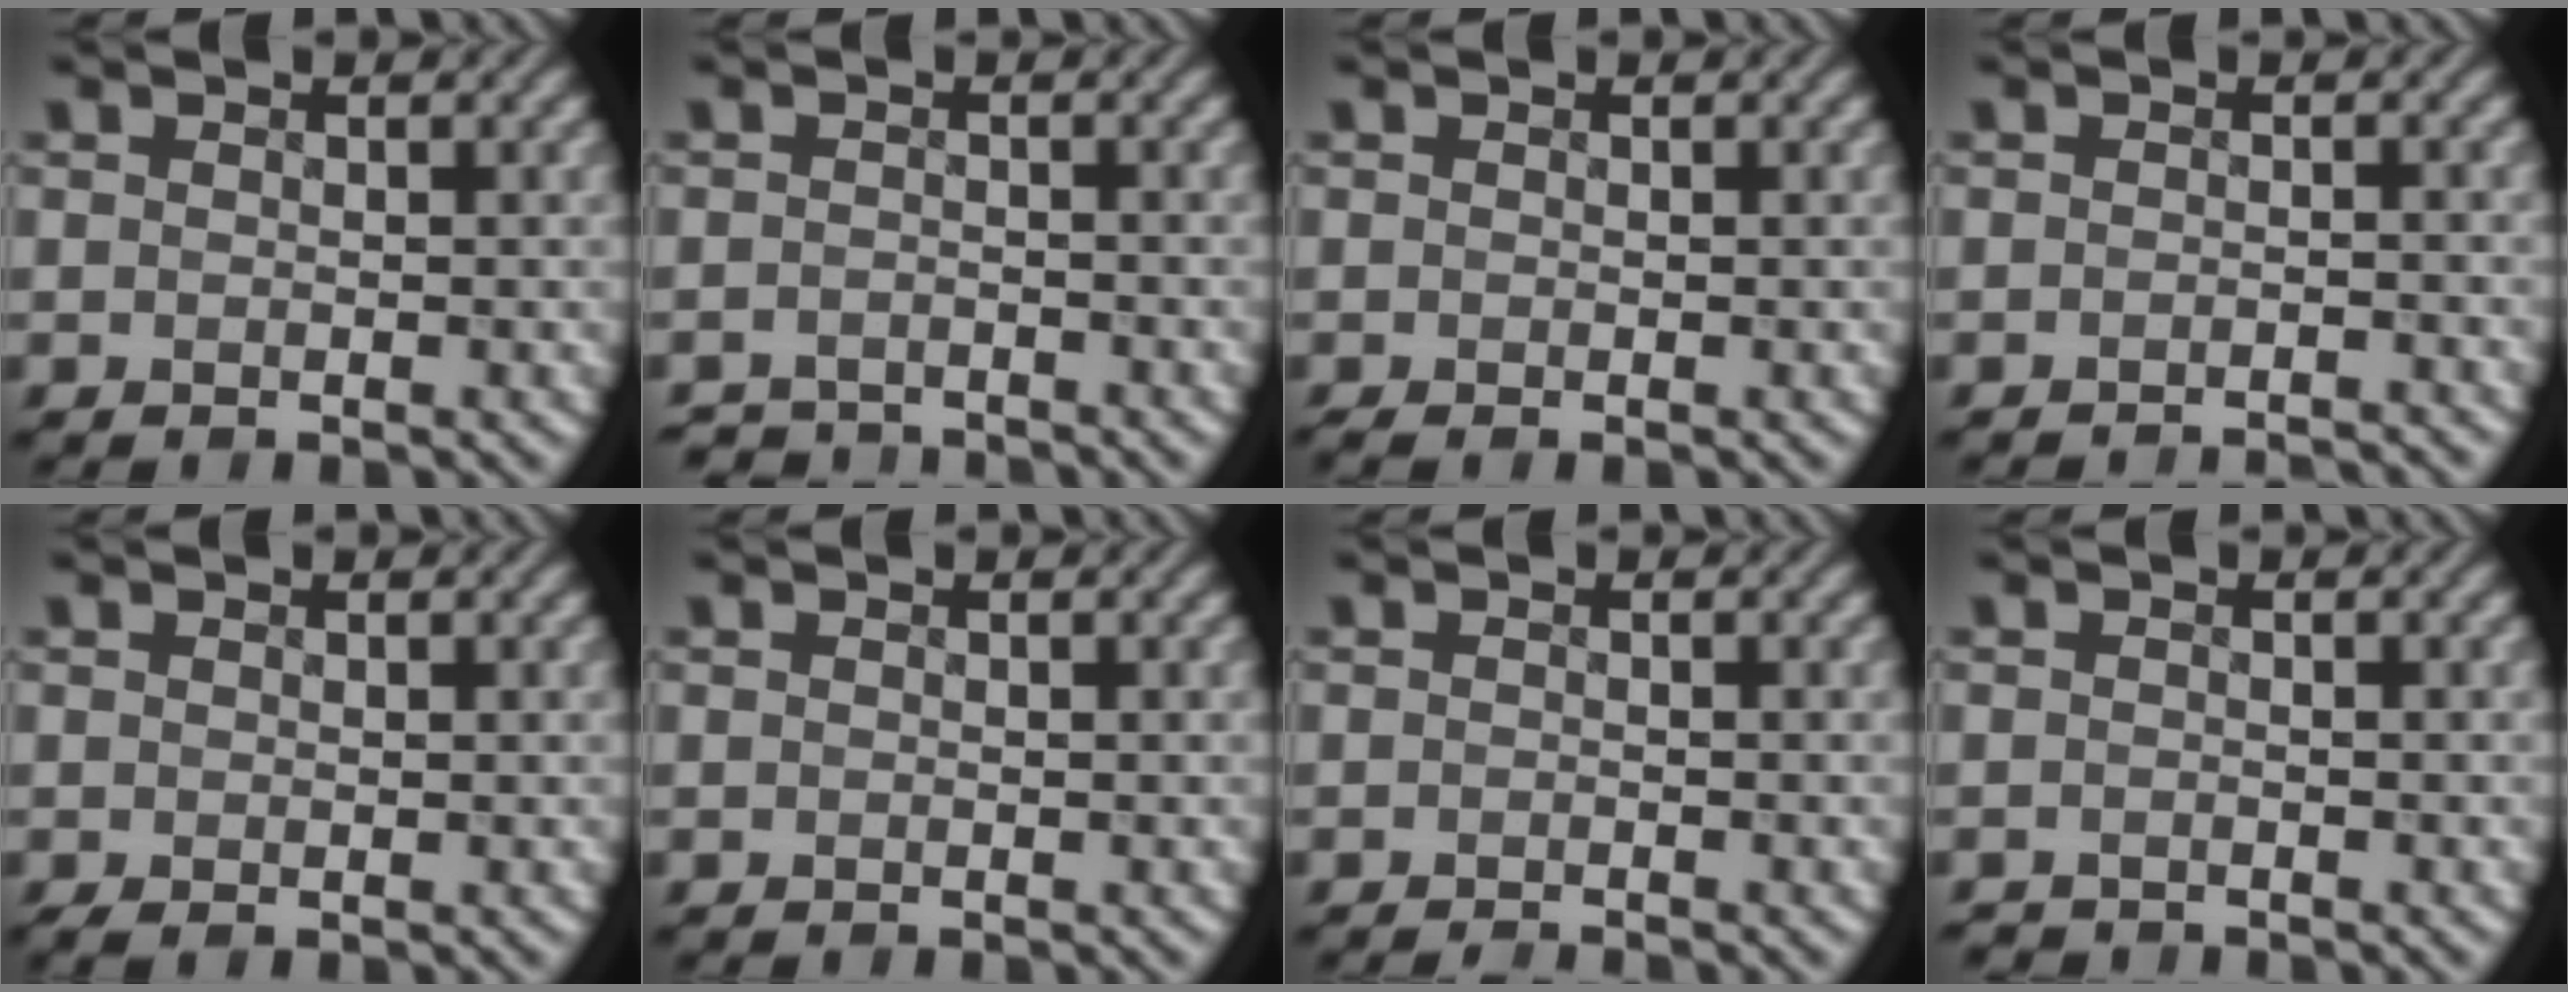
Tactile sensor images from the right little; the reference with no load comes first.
{"total": 2.7, "force": [-2.7, 0.4, 0.0], "torque": [0.003, -0.001, -0.051]}
{"total": 0.7, "force": [-0.6, 0.1, 0.4], "torque": [-0.013, -0.002, -0.013]}
{"total": 2.8, "force": [-2.7, 0.0, 0.5], "torque": [-0.007, 0.000, -0.036]}
{"total": 0.9, "force": [-0.2, 0.4, 0.7], "torque": [-0.021, 0.000, -0.005]}
{"total": 0.0}
{"total": 0.9, "force": [-0.9, -0.1, 0.2], "torque": [-0.005, -0.002, -0.018]}
{"total": 1.2, "force": [-1.2, 0.1, -0.1], "torque": [0.002, -0.002, -0.023]}